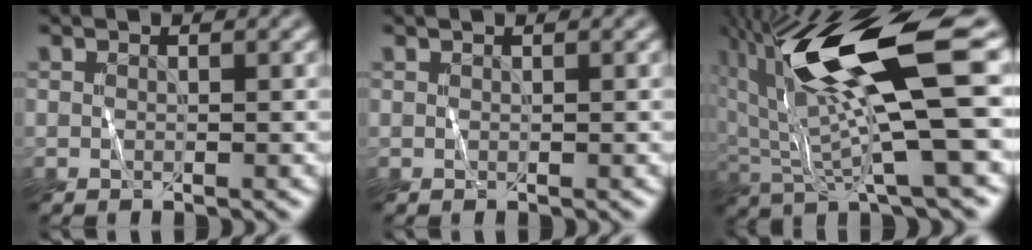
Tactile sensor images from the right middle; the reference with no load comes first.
{"total": 0.0}
{"total": 13.6, "force": [4.7, 3.2, 12.4], "torque": [-0.236, 0.008, 0.091]}